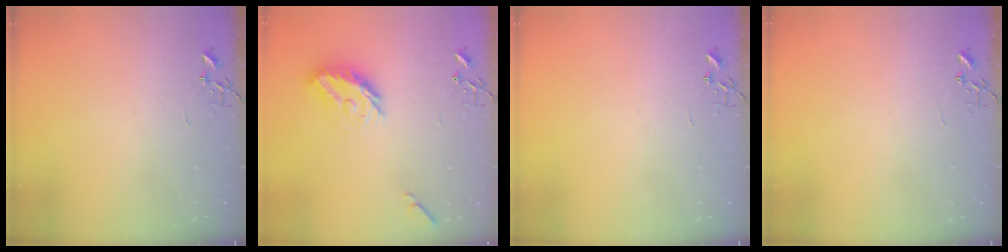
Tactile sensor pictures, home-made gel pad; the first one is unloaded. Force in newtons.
{"total": 12.2, "press": 12.2, "slide": 0.7}
{"total": 0.0}
{"total": 0.0}